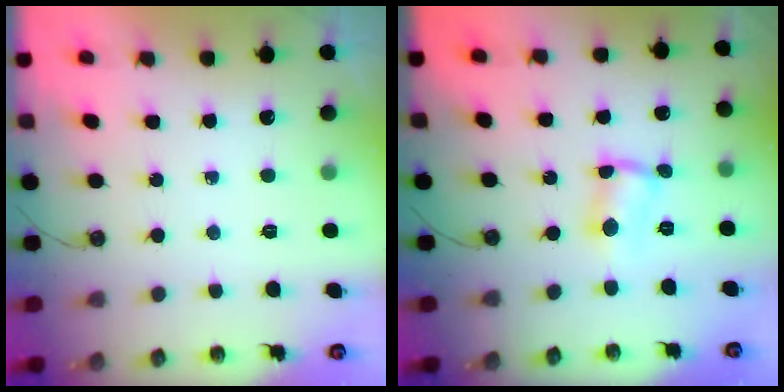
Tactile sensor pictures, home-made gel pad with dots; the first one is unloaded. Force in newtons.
{"total": 2.0, "press": 2.0, "slide": 0.6}